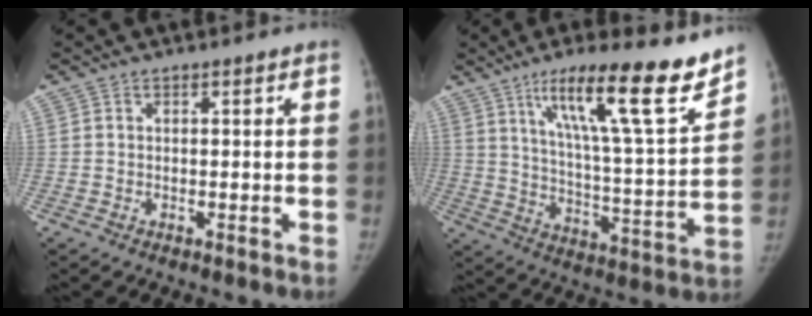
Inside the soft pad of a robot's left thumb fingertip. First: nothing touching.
{"total": 20.4, "force": [13.8, 2.6, 14.9], "torque": [-0.208, -0.070, 0.225]}